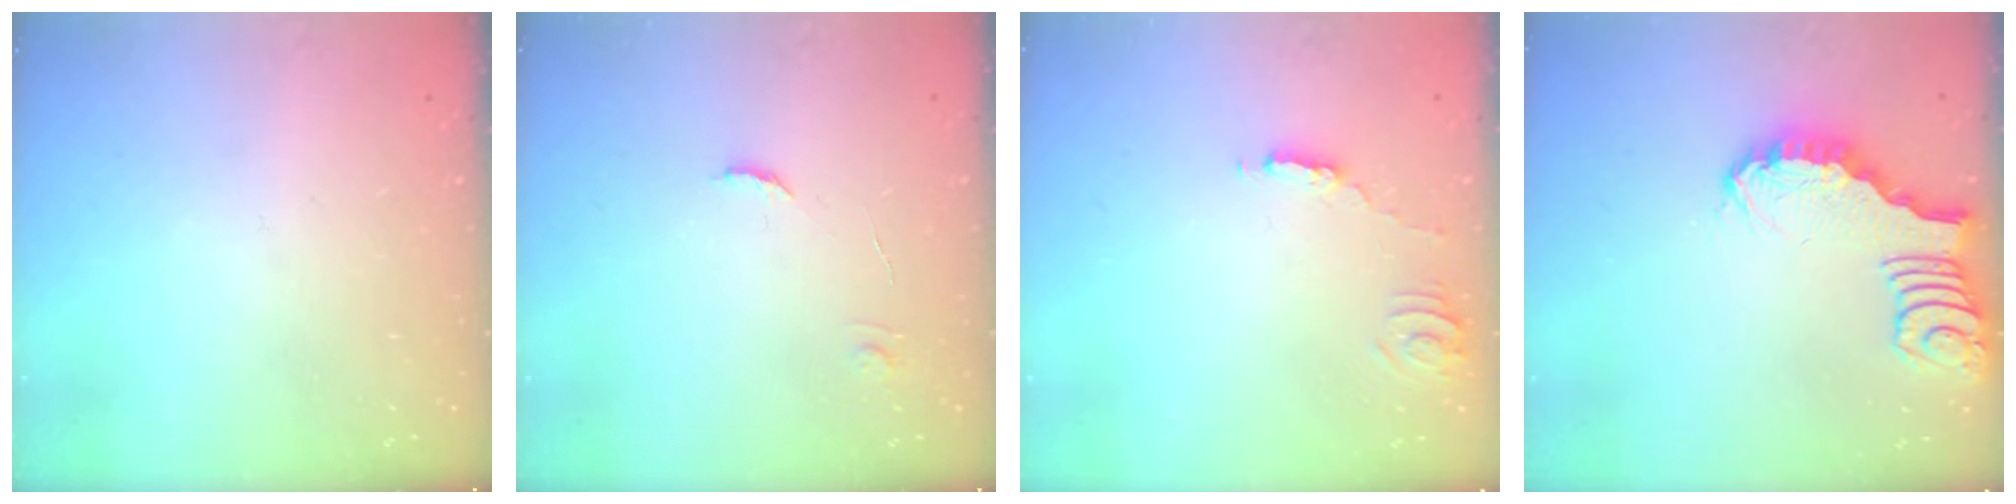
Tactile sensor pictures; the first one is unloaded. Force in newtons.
{"total": 6.7, "press": 6.7, "slide": 0.6}
{"total": 2.5, "press": 2.5, "slide": 0.2}
{"total": 2.5, "press": 2.5, "slide": 0.2}